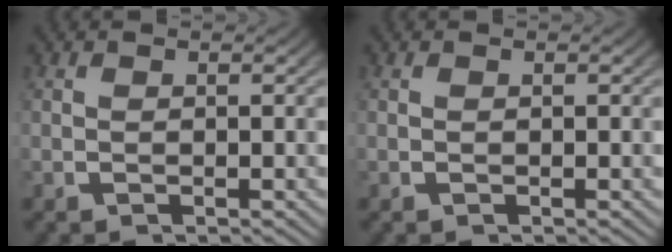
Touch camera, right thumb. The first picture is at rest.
{"total": 0.0}